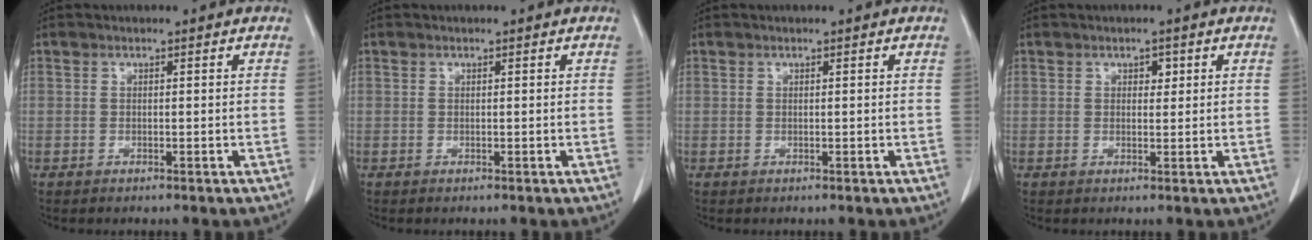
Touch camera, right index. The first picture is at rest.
{"total": 0.0}
{"total": 0.0}
{"total": 1.4, "force": [0.6, 0.9, 0.9], "torque": [-0.009, 0.000, 0.007]}